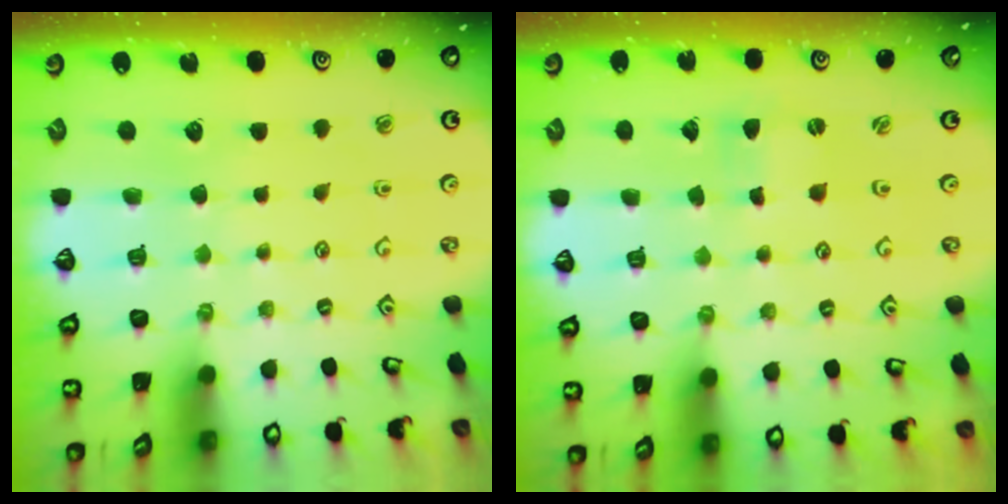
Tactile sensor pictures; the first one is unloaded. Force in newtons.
{"total": 0.0}